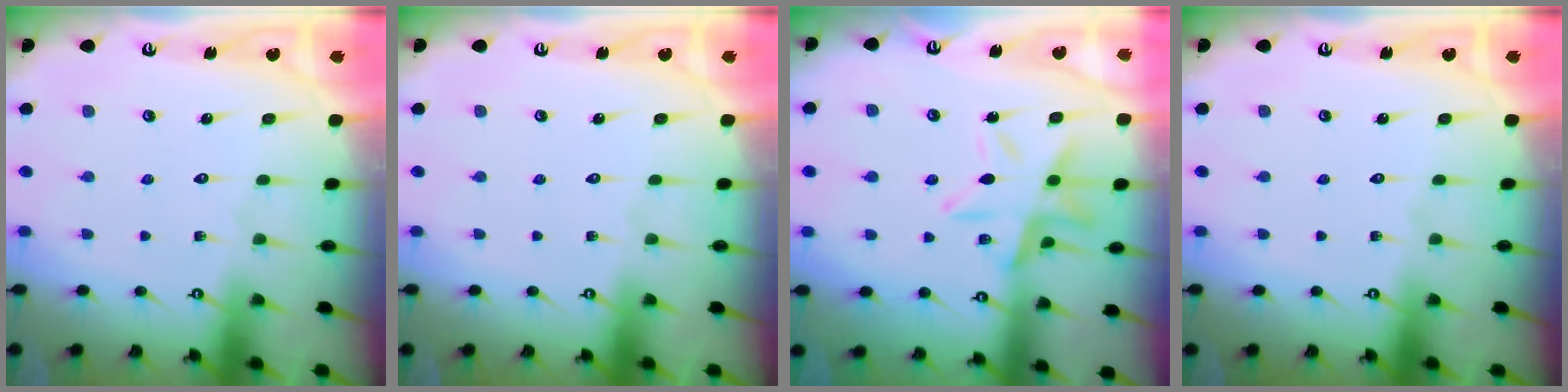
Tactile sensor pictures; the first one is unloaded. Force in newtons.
{"total": 0.0}
{"total": 12.8, "press": 12.7, "slide": 1.2}
{"total": 0.0}